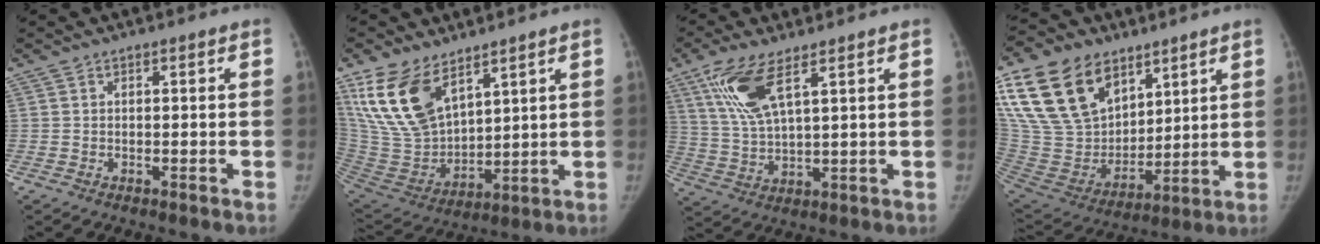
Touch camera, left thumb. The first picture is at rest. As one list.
[{"total": 17.4, "force": [10.2, 9.2, 10.6], "torque": [-0.187, -0.050, 0.218]}, {"total": 10.1, "force": [5.1, 3.1, 8.1], "torque": [-0.178, -0.016, 0.111]}, {"total": 26.5, "force": [14.1, 16.9, 14.8], "torque": [-0.299, -0.016, 0.275]}]